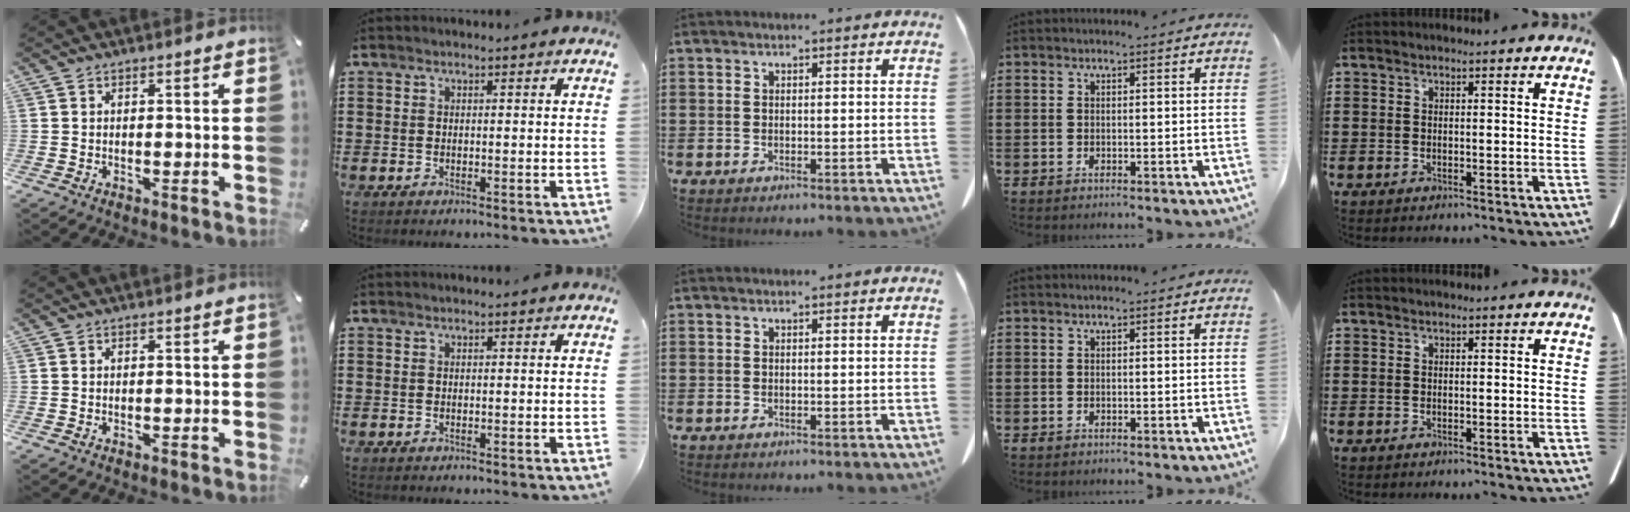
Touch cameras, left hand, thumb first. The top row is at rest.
{}